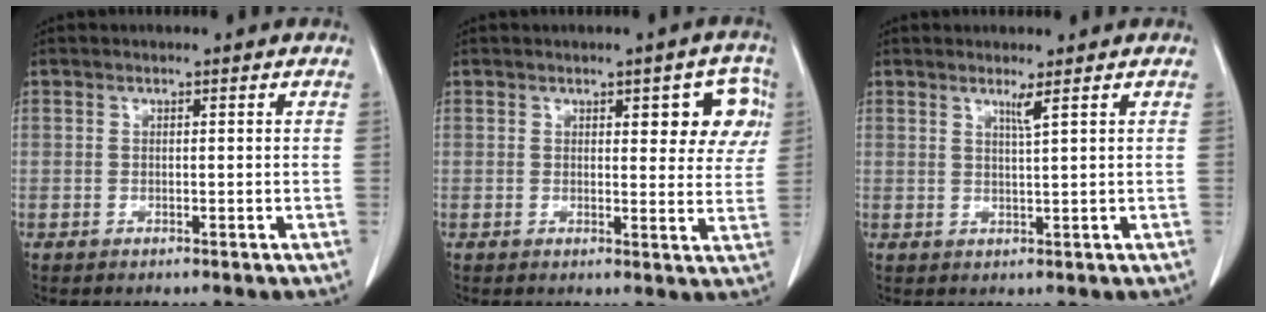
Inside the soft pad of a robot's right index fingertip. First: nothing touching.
{"total": 6.9, "force": [2.6, 2.6, 5.9], "torque": [-0.049, 0.010, 0.026]}
{"total": 1.7, "force": [1.1, -0.6, 1.2], "torque": [-0.028, -0.012, 0.023]}